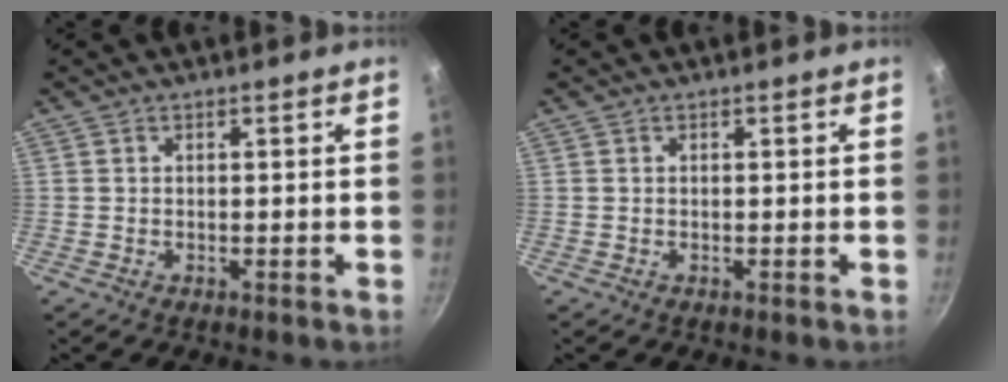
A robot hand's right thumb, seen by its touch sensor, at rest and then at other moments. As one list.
[{"total": 0.0}]